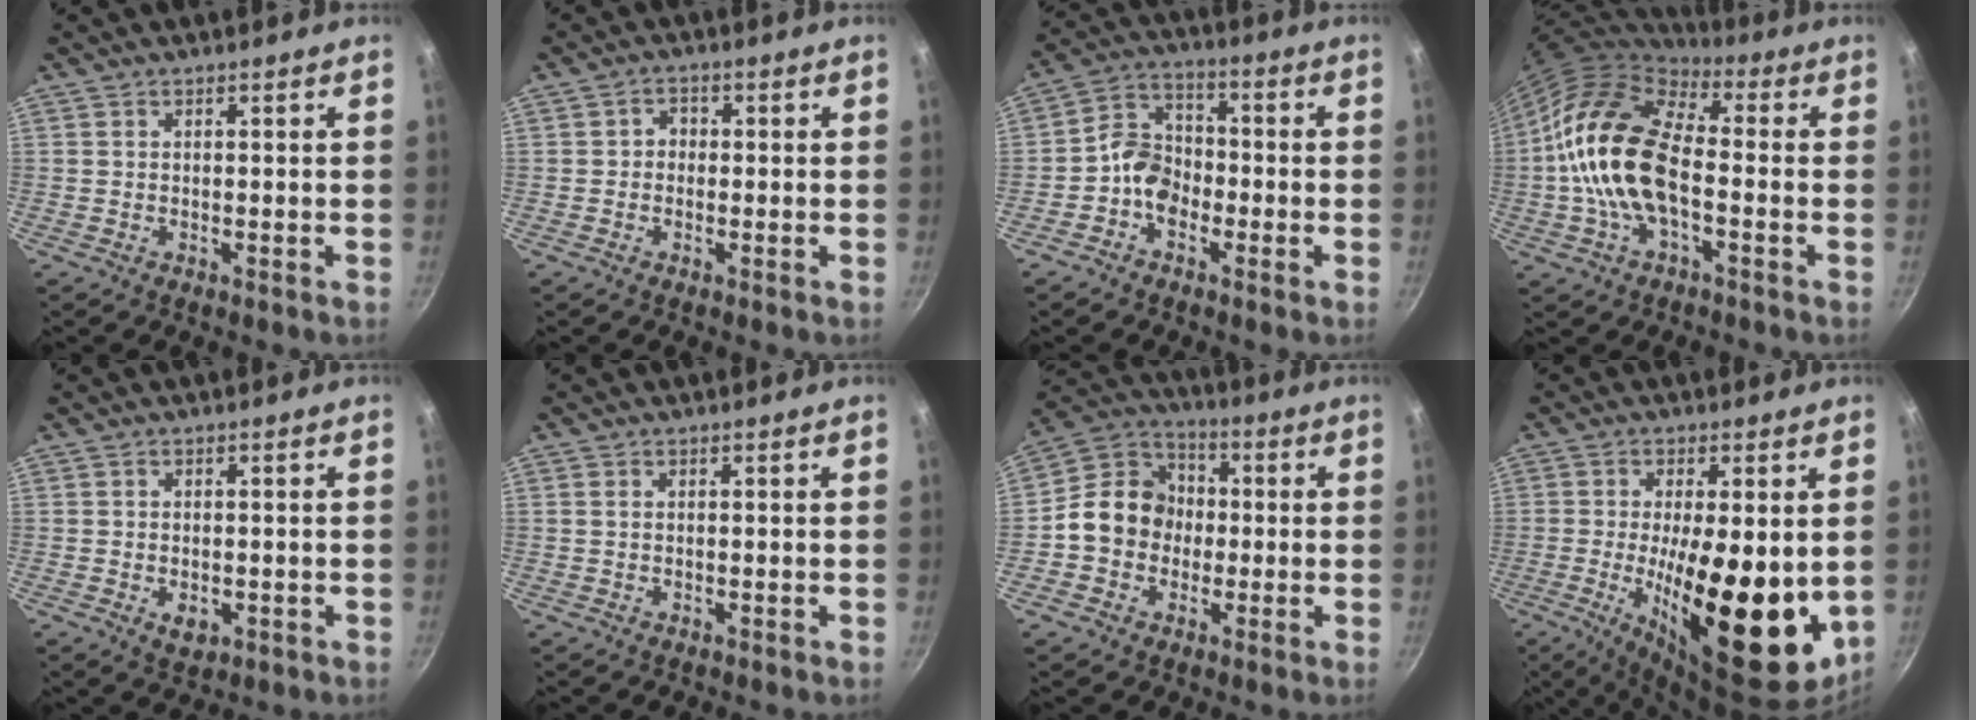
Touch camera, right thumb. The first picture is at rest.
{"total": 2.1, "force": [-0.3, 1.9, 1.0], "torque": [-0.002, 0.008, -0.007]}
{"total": 7.5, "force": [-2.6, 5.7, 4.1], "torque": [-0.046, 0.034, -0.062]}
{"total": 17.6, "force": [-1.7, 9.4, 14.7], "torque": [-0.250, 0.030, -0.046]}
{"total": 3.3, "force": [-0.8, 2.2, 2.3], "torque": [-0.034, -0.004, -0.008]}
{"total": 0.9, "force": [0.2, 0.5, 0.6], "torque": [-0.013, 0.001, 0.002]}
{"total": 12.2, "force": [-1.2, 10.6, 5.9], "torque": [-0.060, 0.033, -0.041]}
{"total": 21.2, "force": [-1.9, 7.9, 19.5], "torque": [-0.281, -0.023, -0.023]}